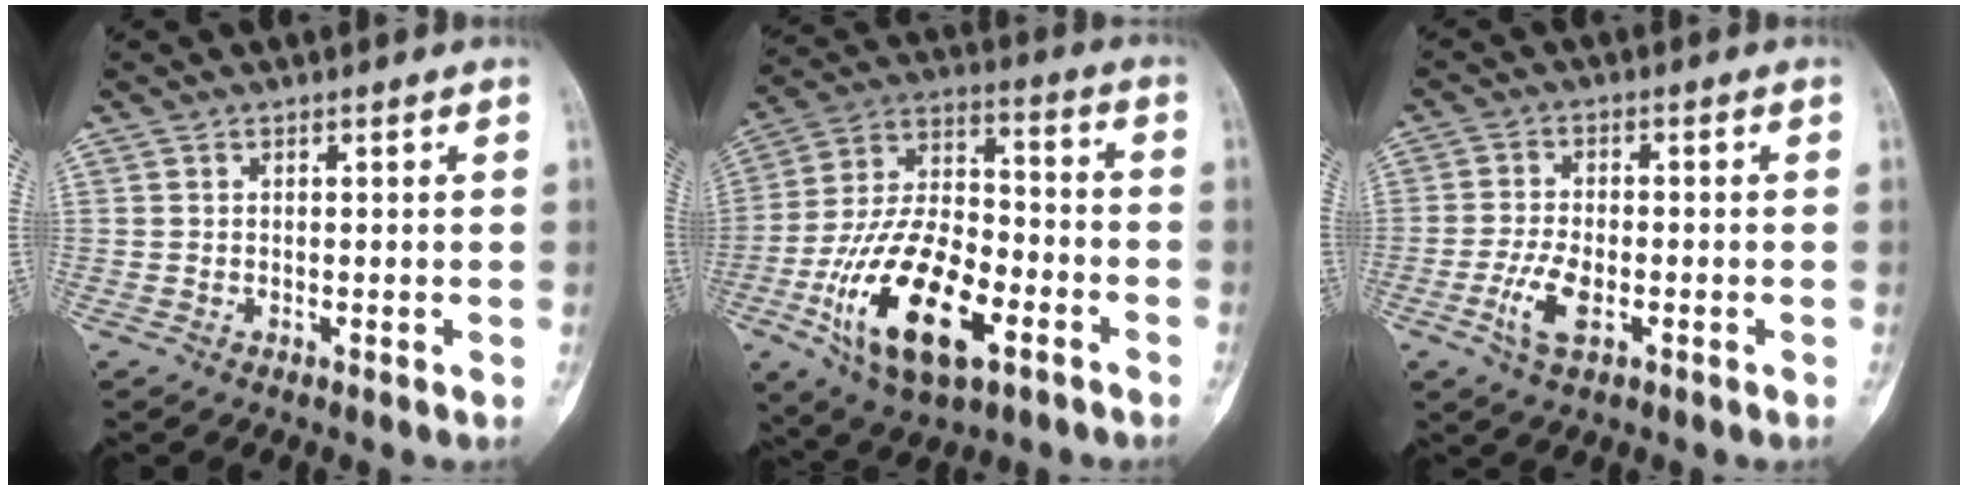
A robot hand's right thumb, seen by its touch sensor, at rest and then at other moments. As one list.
[{"total": 22.1, "force": [-9.0, 10.5, 17.3], "torque": [-0.310, 0.045, -0.152]}, {"total": 6.4, "force": [-2.4, 2.9, 5.1], "torque": [-0.109, 0.008, -0.046]}]